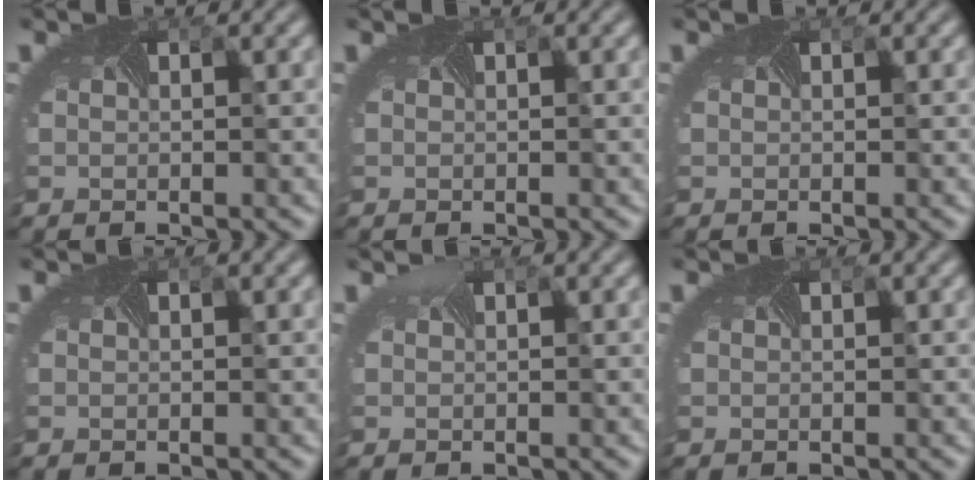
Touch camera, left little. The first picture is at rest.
{"total": 0.0}
{"total": 0.0}
{"total": 0.0}
{"total": 0.8, "force": [0.7, 0.3, 0.4], "torque": [-0.008, 0.004, 0.007]}
{"total": 0.0}